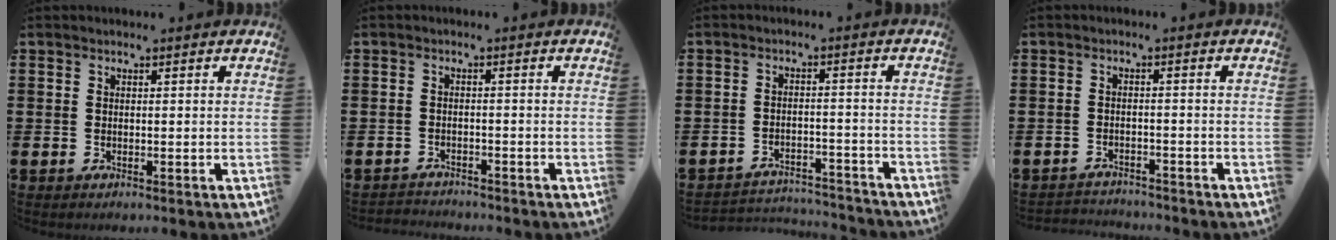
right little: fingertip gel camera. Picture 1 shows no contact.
{"total": 1.5, "force": [-1.5, 0.1, -0.3], "torque": [0.000, 0.004, -0.034]}
{"total": 3.2, "force": [-3.2, 0.3, 0.1], "torque": [-0.006, 0.005, -0.070]}
{"total": 2.1, "force": [-2.1, 0.1, -0.3], "torque": [0.000, 0.001, -0.047]}